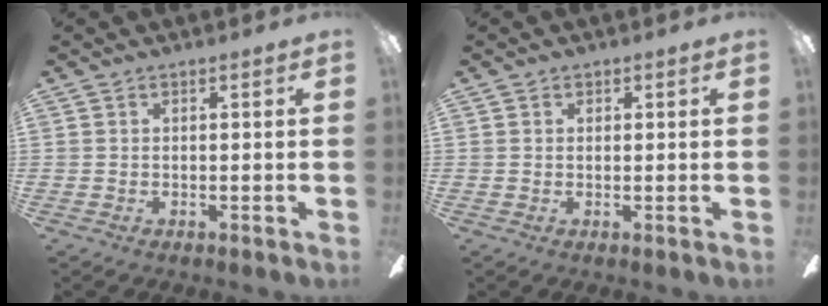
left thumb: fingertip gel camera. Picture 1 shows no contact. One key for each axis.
{"total": 0.7, "fx": 0.4, "fy": 0.6, "fz": 0.2, "tx": 0.004, "ty": -0.001, "tz": 0.006}